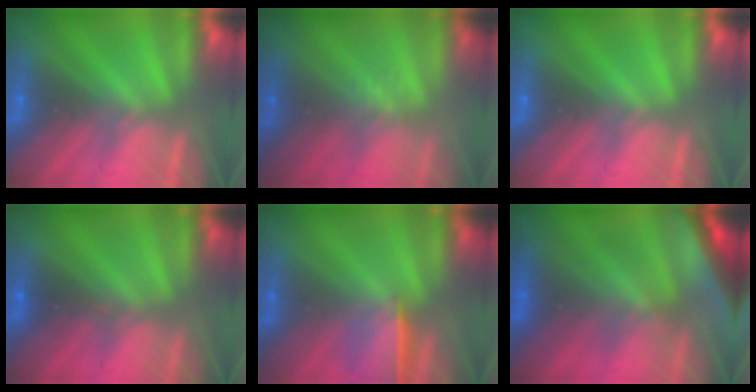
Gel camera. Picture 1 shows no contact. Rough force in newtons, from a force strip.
{"total": 2.3}
{"total": 0.0}
{"total": 2.5}
{"total": 1.6}
{"total": 5.7}